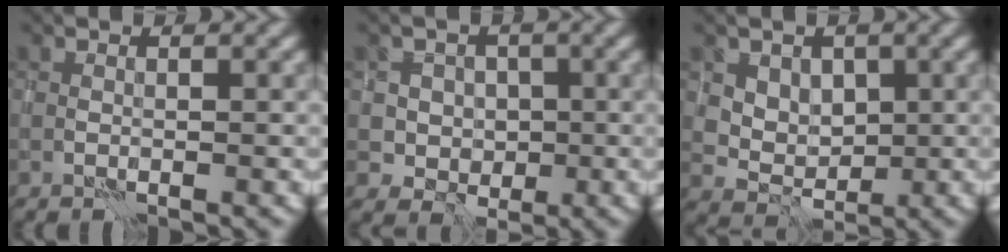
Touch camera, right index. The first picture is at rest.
{"total": 3.4, "force": [0.5, 3.3, 0.7], "torque": [0.000, -0.002, 0.006]}
{"total": 3.4, "force": [1.6, 2.8, 1.1], "torque": [-0.031, -0.020, 0.055]}